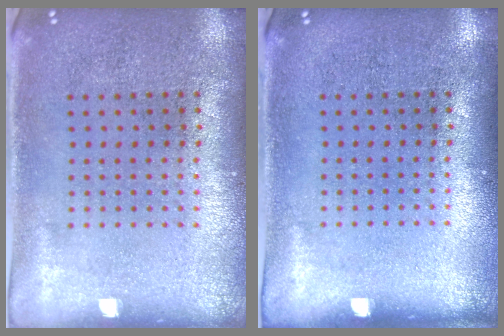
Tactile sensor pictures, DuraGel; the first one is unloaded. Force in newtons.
{"total": 0.0}